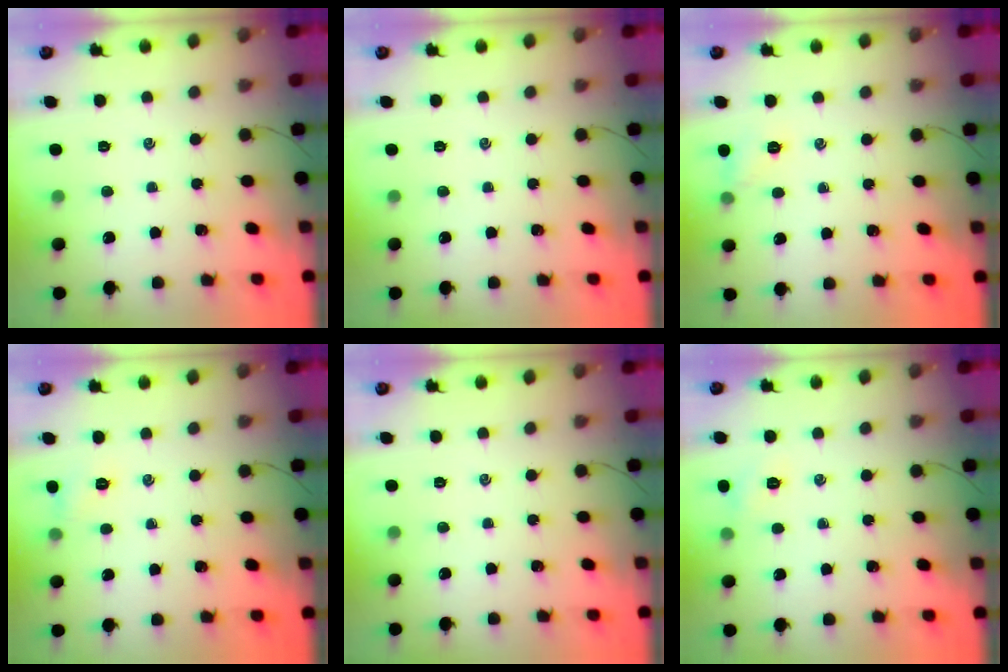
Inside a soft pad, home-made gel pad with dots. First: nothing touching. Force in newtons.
{"total": 0.0}
{"total": 5.7, "press": 5.6, "slide": 1.1}
{"total": 4.6, "press": 4.4, "slide": 1.4}
{"total": 0.0}
{"total": 5.1, "press": 4.9, "slide": 1.5}